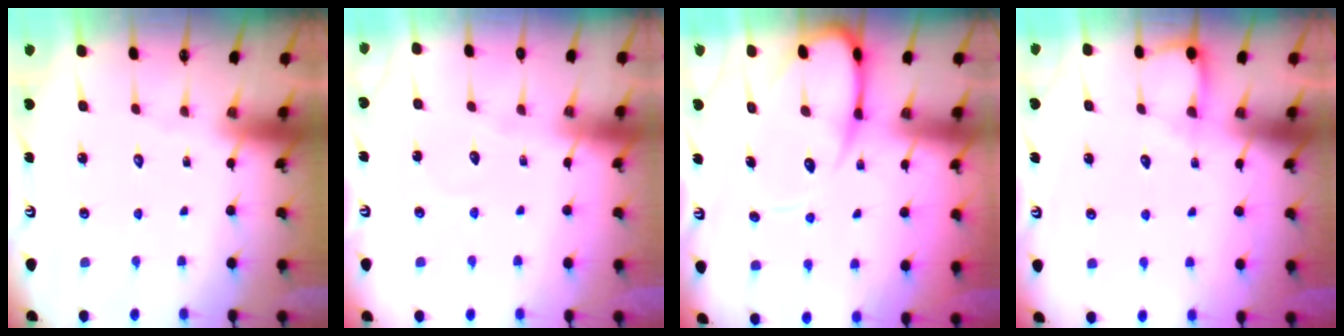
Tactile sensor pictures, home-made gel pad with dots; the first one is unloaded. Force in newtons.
{"total": 3.3, "press": 3.2, "slide": 0.3}
{"total": 9.8, "press": 9.7, "slide": 1.1}
{"total": 4.8, "press": 4.8, "slide": 0.5}